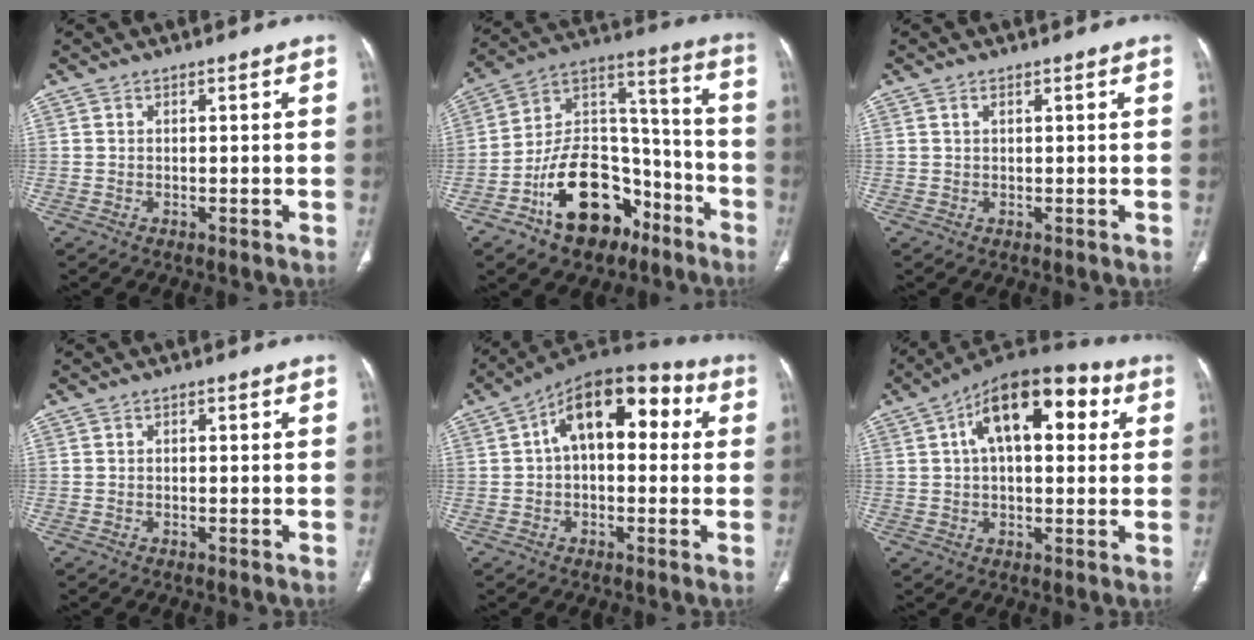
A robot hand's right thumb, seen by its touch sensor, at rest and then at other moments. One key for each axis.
{"total": 20.9, "fx": -10.8, "fy": 13.0, "fz": 12.2, "tx": -0.152, "ty": 0.096, "tz": -0.175}
{"total": 0.7, "fx": 0.4, "fy": 0.4, "fz": 0.5, "tx": -0.011, "ty": 0.003, "tz": 0.008}
{"total": 0.7, "fx": 0.1, "fy": 0.4, "fz": 0.6, "tx": -0.011, "ty": 0.004, "tz": 0.002}
{"total": 15.7, "fx": 3.2, "fy": 8.8, "fz": 12.6, "tx": -0.158, "ty": 0.044, "tz": 0.039}
{"total": 17.8, "fx": 5.2, "fy": 9.0, "fz": 14.4, "tx": -0.193, "ty": 0.026, "tz": 0.071}